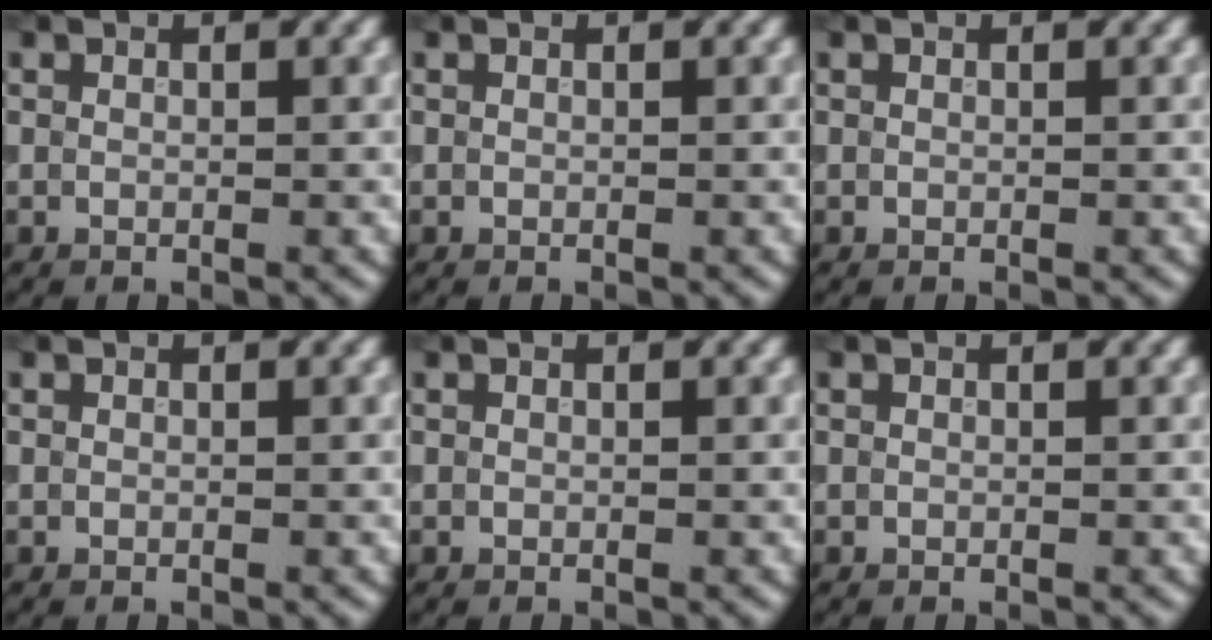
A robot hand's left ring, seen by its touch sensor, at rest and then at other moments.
{"total": 0.0}
{"total": 0.0}
{"total": 0.0}
{"total": 0.0}
{"total": 0.0}